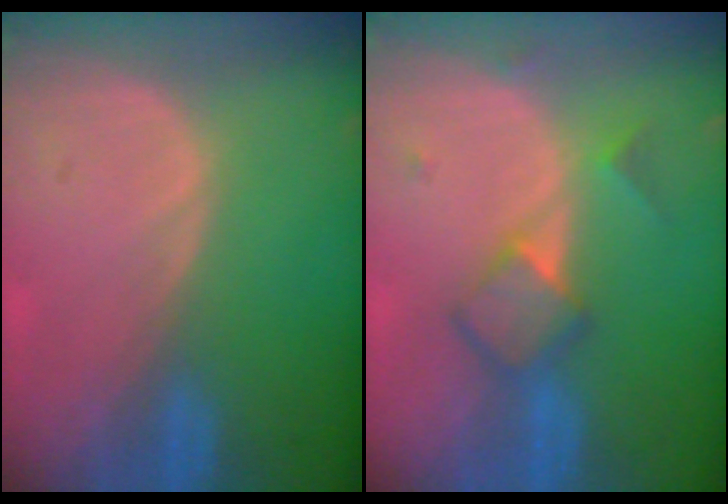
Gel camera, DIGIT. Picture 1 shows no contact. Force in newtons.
{"total": 4.9, "press": 4.8, "slide": 0.9}